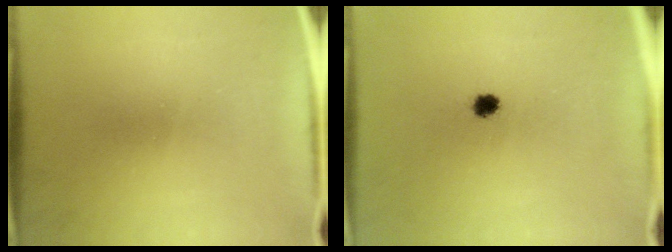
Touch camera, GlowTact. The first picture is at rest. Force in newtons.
{"total": 2.4}